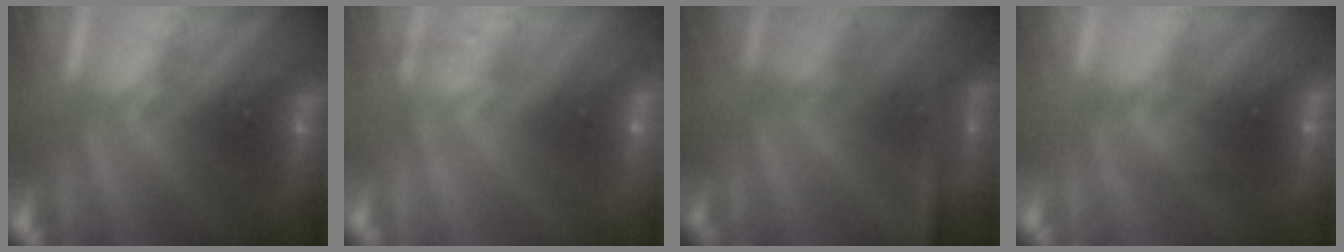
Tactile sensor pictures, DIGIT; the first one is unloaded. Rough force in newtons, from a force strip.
{"total": 2.2}
{"total": 2.9}
{"total": 2.7}